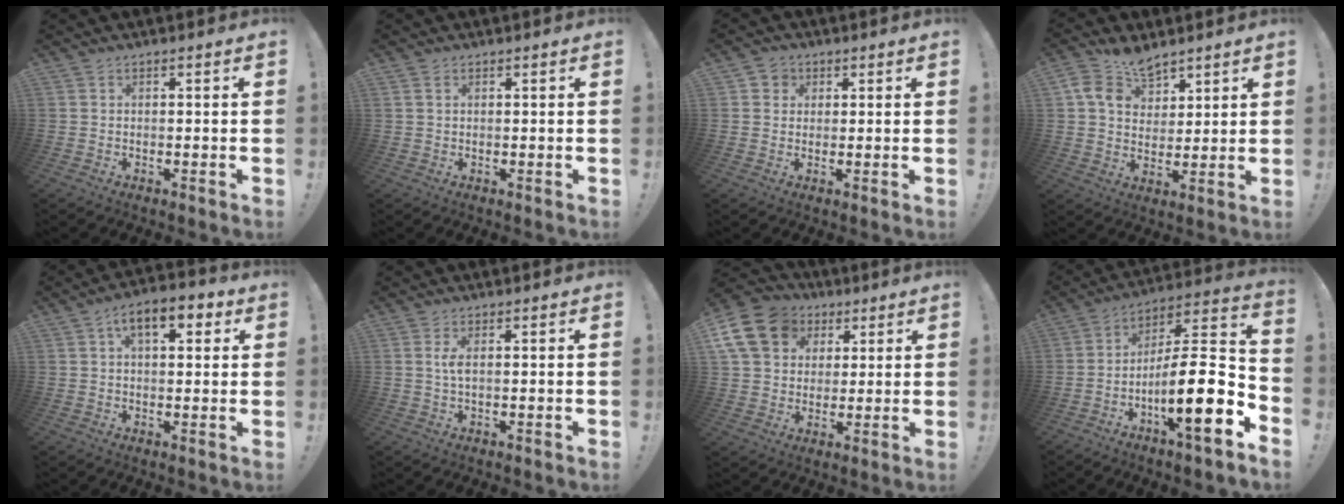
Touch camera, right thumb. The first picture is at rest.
{"total": 1.4, "force": [0.7, 0.9, 0.8], "torque": [-0.013, 0.000, 0.012]}
{"total": 3.5, "force": [1.1, 3.3, 0.8], "torque": [-0.009, -0.002, 0.020]}
{"total": 11.4, "force": [7.3, 7.4, 4.7], "torque": [-0.079, -0.037, 0.144]}
{"total": 9.3, "force": [3.6, 4.5, 7.2], "torque": [-0.103, -0.001, 0.059]}
{"total": 2.6, "force": [0.5, 0.6, 2.5], "torque": [-0.047, 0.001, 0.007]}
{"total": 16.3, "force": [5.7, 13.2, 7.7], "torque": [-0.125, -0.022, 0.116]}
{"total": 17.9, "force": [-6.0, 2.6, 16.7], "torque": [-0.282, 0.005, -0.105]}